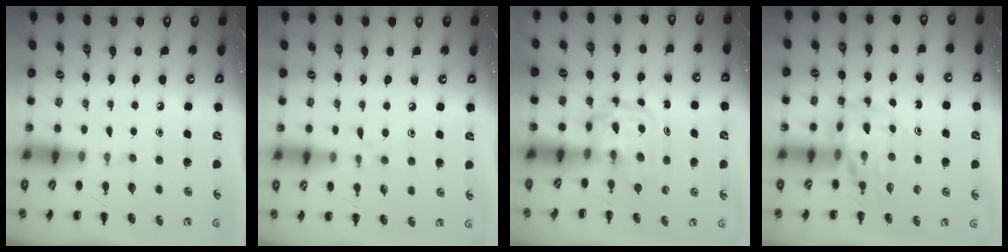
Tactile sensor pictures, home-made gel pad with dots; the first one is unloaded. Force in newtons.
{"total": 4.6, "press": 4.2, "slide": 2.0}
{"total": 2.9, "press": 2.9, "slide": 0.3}
{"total": 10.0, "press": 9.5, "slide": 3.2}